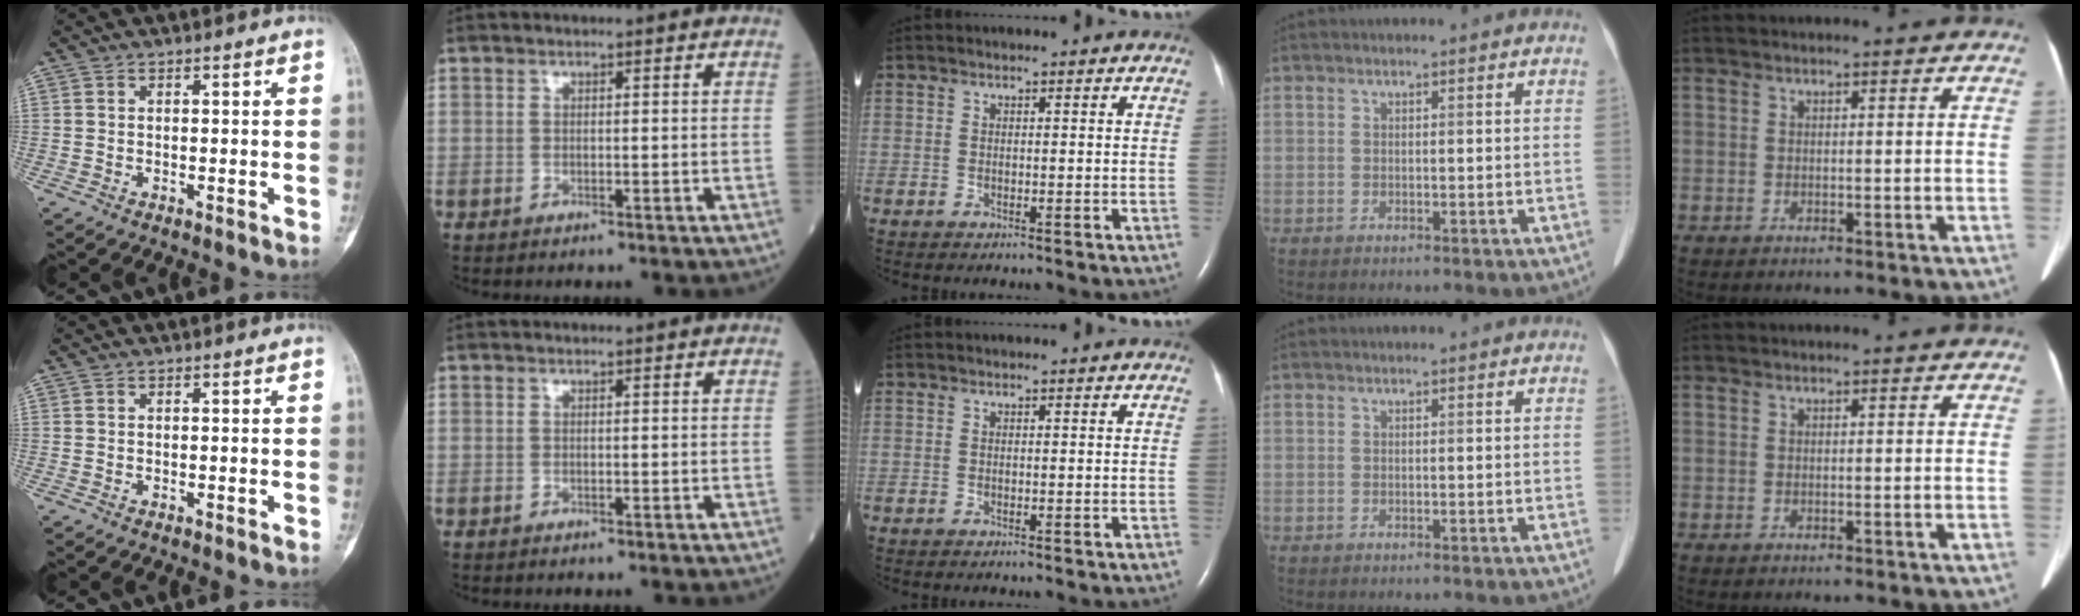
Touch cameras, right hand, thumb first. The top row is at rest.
{}